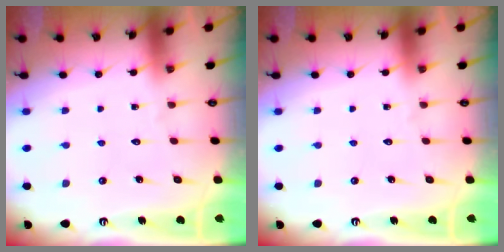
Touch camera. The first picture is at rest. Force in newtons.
{"total": 0.0}